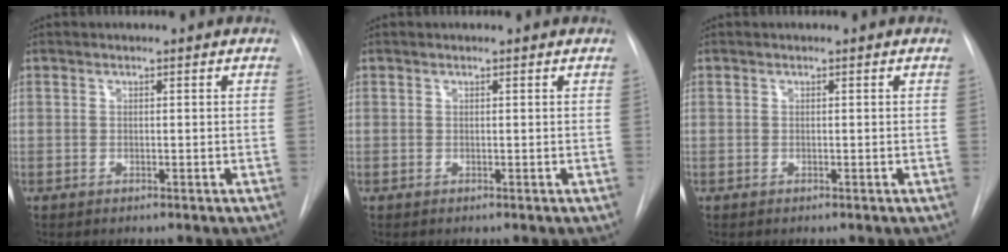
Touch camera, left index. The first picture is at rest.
{"total": 0.8, "force": [-0.8, -0.1, -0.2], "torque": [0.002, -0.006, -0.015]}
{"total": 0.0}